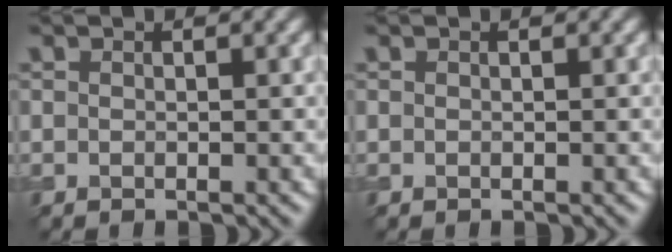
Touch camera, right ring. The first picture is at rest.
{"total": 0.0}